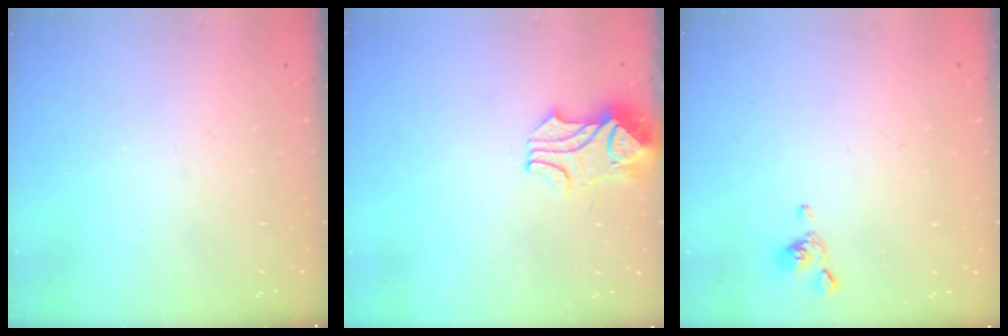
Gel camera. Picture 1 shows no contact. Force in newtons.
{"total": 2.2, "press": 2.0, "slide": 0.9}
{"total": 2.5, "press": 2.5, "slide": 0.2}